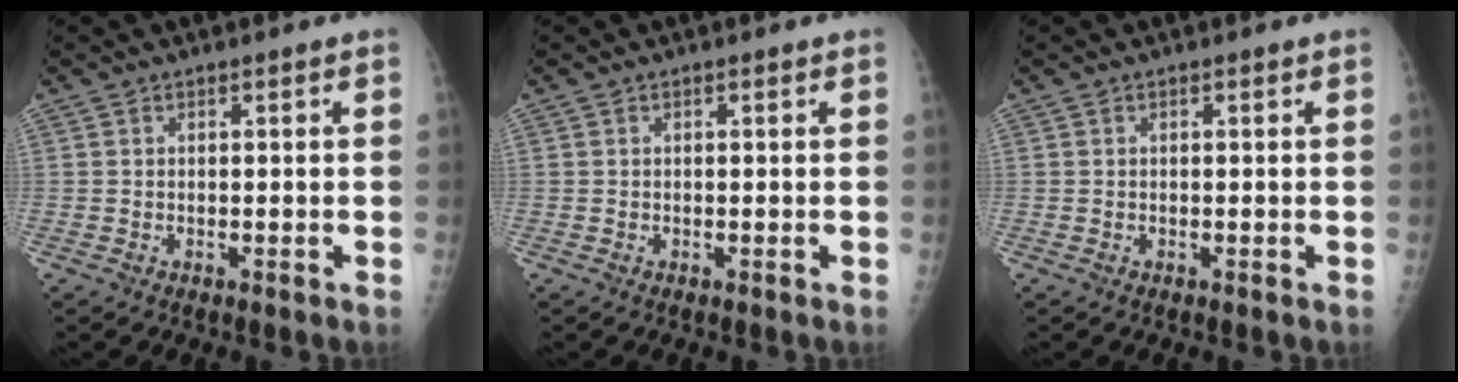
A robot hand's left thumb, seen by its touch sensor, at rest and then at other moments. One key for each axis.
{"total": 0.0}
{"total": 0.0}